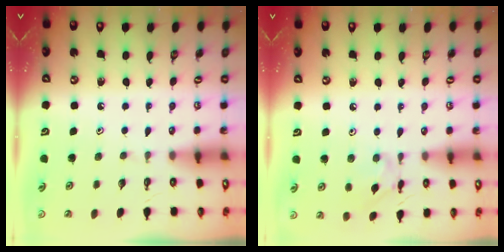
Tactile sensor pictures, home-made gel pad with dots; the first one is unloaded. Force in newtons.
{"total": 6.6, "press": 6.6, "slide": 0.4}